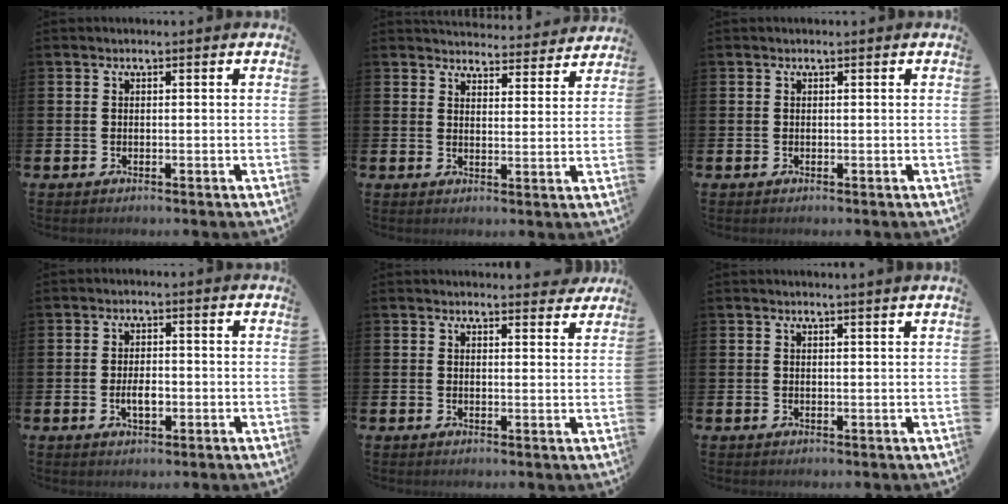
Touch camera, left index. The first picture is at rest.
{"total": 4.2, "force": [4.1, 0.8, -0.1], "torque": [-0.004, -0.033, 0.071]}
{"total": 0.0}
{"total": 2.8, "force": [-0.5, 1.5, 2.4], "torque": [-0.036, -0.001, -0.012]}
{"total": 2.6, "force": [2.6, 0.2, 0.0], "torque": [0.012, -0.021, 0.043]}
{"total": 0.9, "force": [0.8, -0.3, 0.2], "torque": [0.001, -0.005, 0.015]}